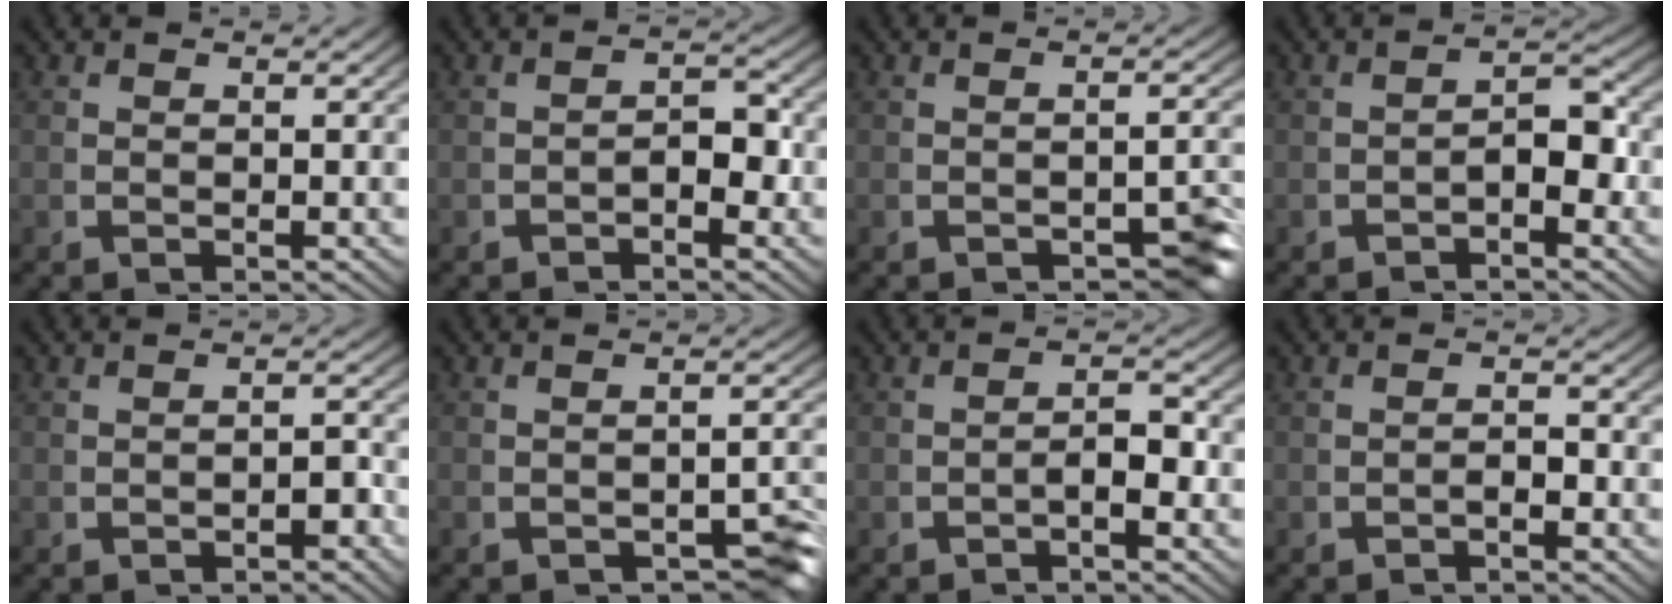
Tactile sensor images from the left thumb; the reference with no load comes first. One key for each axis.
{"total": 2.4, "fx": -0.9, "fy": 1.3, "fz": 1.8, "tx": -0.030, "ty": -0.008, "tz": -0.012}
{"total": 3.3, "fx": -2.1, "fy": 1.2, "fz": 2.2, "tx": -0.013, "ty": -0.002, "tz": -0.030}
{"total": 3.1, "fx": -1.2, "fy": 1.4, "fz": 2.5, "tx": -0.037, "ty": -0.005, "tz": -0.016}
{"total": 1.6, "fx": -1.2, "fy": 0.5, "fz": 0.8, "tx": -0.016, "ty": -0.006, "tz": -0.017}
{"total": 4.1, "fx": -2.6, "fy": 1.7, "fz": 2.6, "tx": -0.017, "ty": -0.010, "tz": -0.034}
{"total": 2.3, "fx": -1.0, "fy": 0.9, "fz": 1.9, "tx": -0.035, "ty": -0.005, "tz": -0.013}
{"total": 1.1, "fx": -1.0, "fy": 0.2, "fz": 0.4, "tx": -0.006, "ty": -0.001, "tz": -0.018}